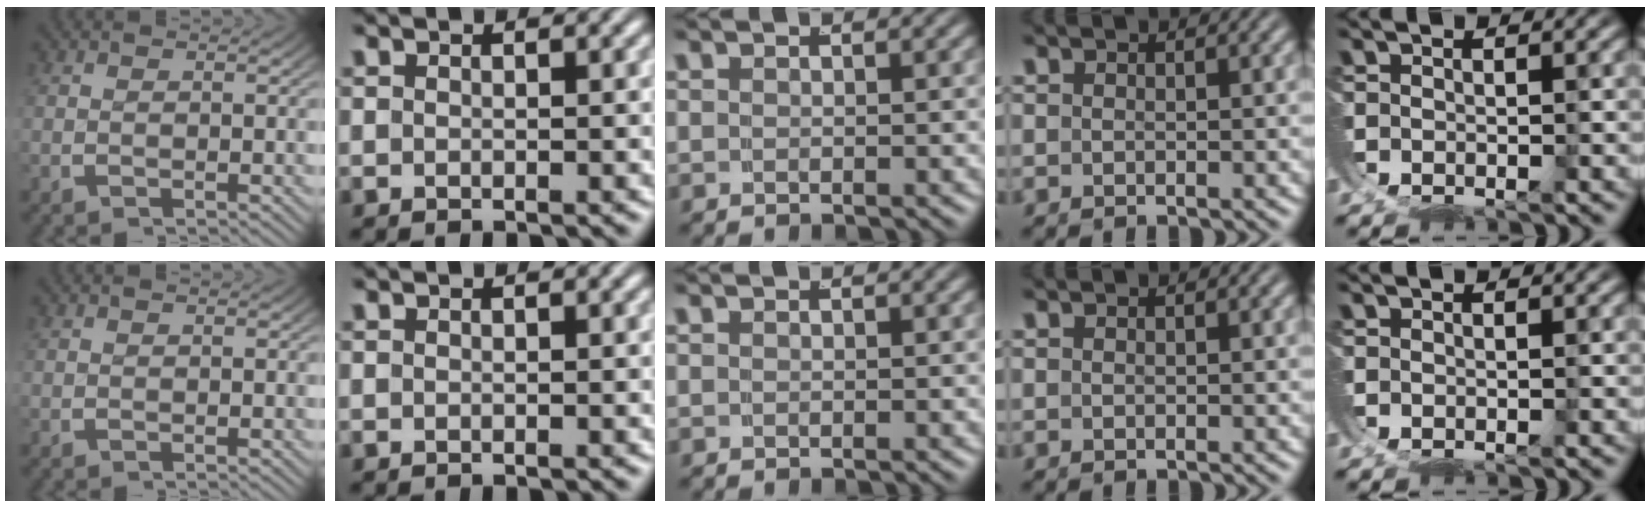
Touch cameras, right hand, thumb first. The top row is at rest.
{}